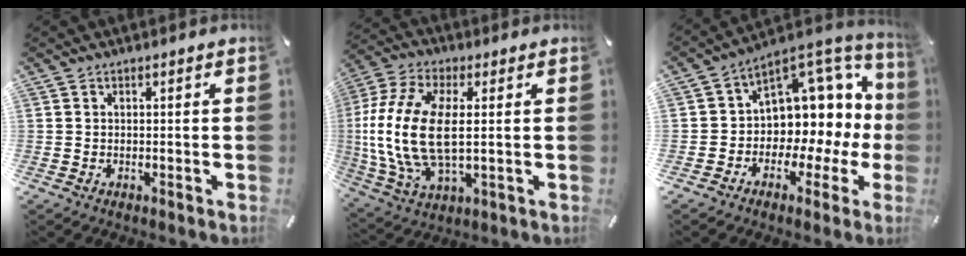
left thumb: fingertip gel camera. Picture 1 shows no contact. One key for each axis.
{"total": 16.5, "fx": 1.3, "fy": 8.3, "fz": 14.2, "tx": -0.323, "ty": -0.012, "tz": 0.024}
{"total": 10.3, "fx": 3.2, "fy": 8.1, "fz": 5.4, "tx": -0.069, "ty": -0.060, "tz": 0.049}